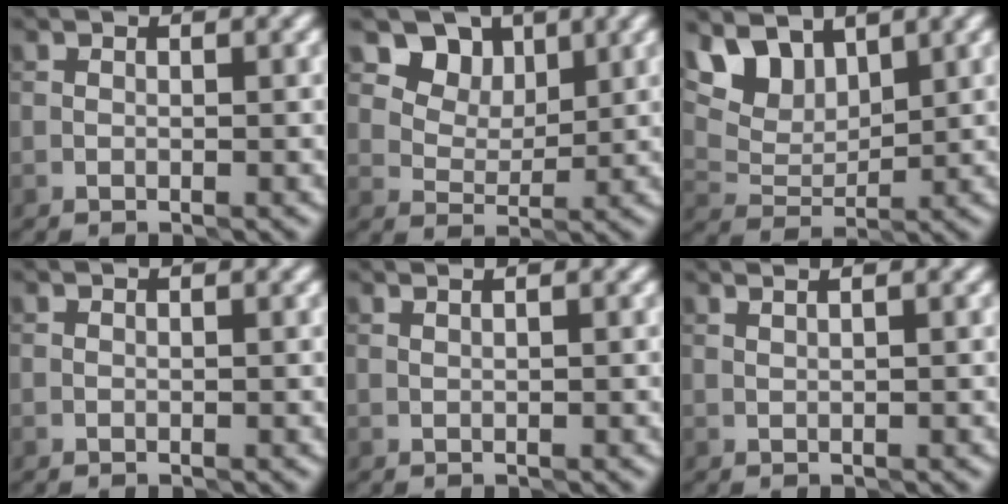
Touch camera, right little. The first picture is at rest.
{"total": 8.3, "force": [5.1, 5.4, 3.6], "torque": [-0.073, -0.001, 0.096]}
{"total": 5.3, "force": [3.8, 2.8, 2.5], "torque": [-0.058, -0.004, 0.074]}
{"total": 0.0}
{"total": 0.6, "force": [0.6, -0.2, 0.2], "torque": [-0.003, 0.004, 0.006]}
{"total": 1.1, "force": [1.0, 0.1, 0.6], "torque": [0.002, -0.001, 0.006]}